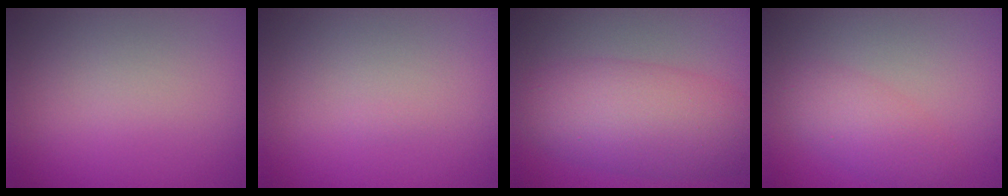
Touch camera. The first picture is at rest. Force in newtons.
{"total": 0.0}
{"total": 6.6, "press": 6.6, "slide": 0.2}
{"total": 2.7, "press": 2.7, "slide": 0.1}